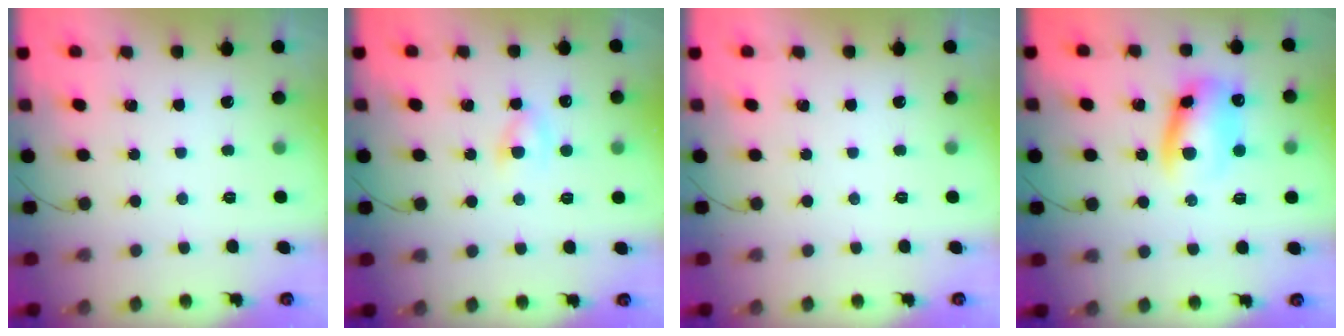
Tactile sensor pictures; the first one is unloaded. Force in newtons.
{"total": 2.7, "press": 2.4, "slide": 1.2}
{"total": 0.0}
{"total": 10.4, "press": 10.3, "slide": 1.6}